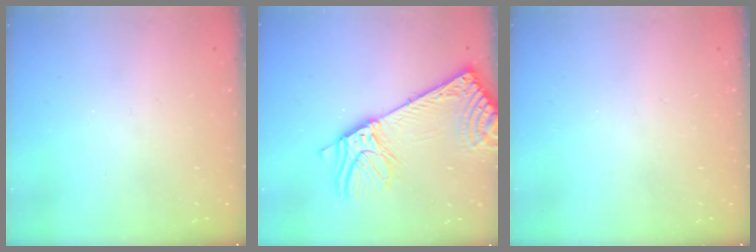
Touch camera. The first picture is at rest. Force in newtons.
{"total": 14.2, "press": 13.8, "slide": 3.4}
{"total": 0.0}